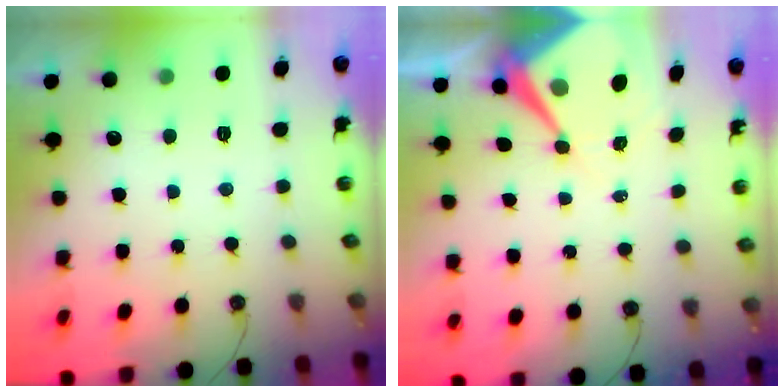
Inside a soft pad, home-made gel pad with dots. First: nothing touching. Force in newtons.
{"total": 9.1, "press": 9.1, "slide": 0.7}